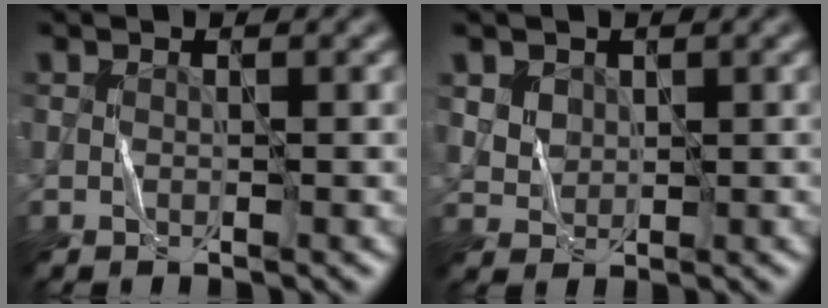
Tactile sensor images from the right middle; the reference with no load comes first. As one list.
[{"total": 3.1, "force": [1.6, 2.2, 1.3], "torque": [-0.044, 0.000, 0.045]}]